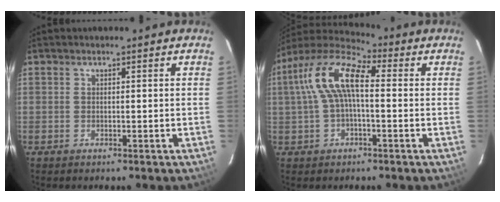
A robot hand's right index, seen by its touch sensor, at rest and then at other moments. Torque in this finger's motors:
{"motor_torque": [1.14, 0.58, 0.58, 0.21]}